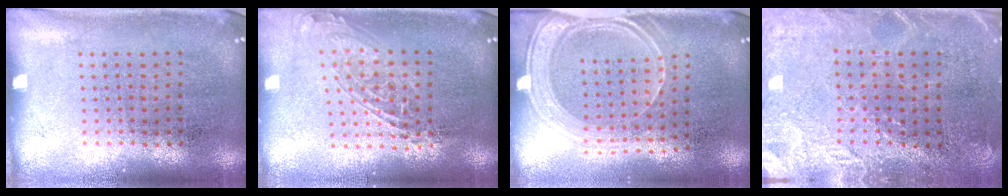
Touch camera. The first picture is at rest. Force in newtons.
{"total": 1.7, "press": 1.4, "slide": 1.0}
{"total": 1.9, "press": 1.7, "slide": 0.9}
{"total": 2.9, "press": 2.7, "slide": 1.0}